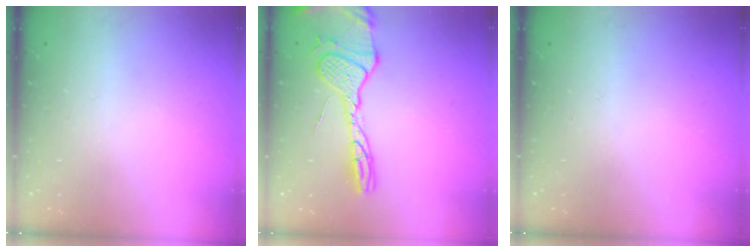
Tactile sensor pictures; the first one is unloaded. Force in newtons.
{"total": 17.0, "press": 17.0, "slide": 1.6}
{"total": 0.0}